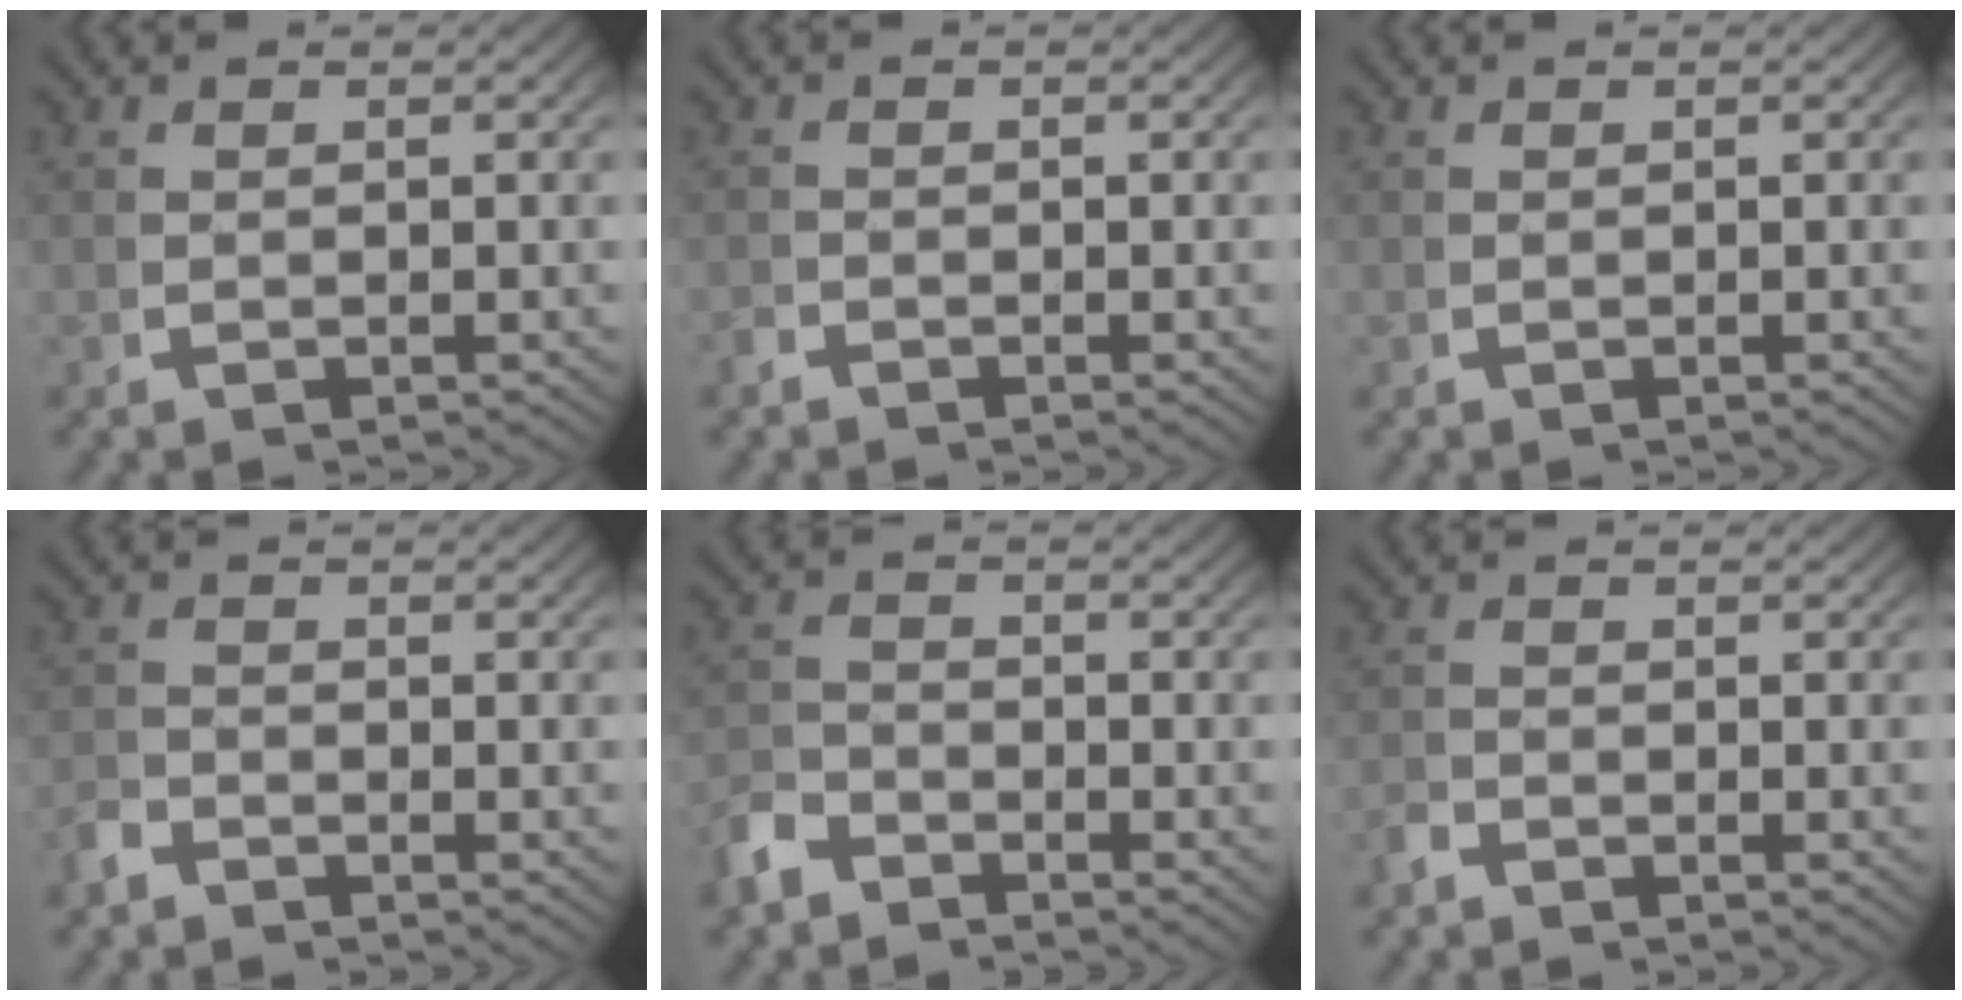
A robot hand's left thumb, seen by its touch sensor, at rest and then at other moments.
{"total": 0.7, "force": [-0.7, 0.0, 0.0], "torque": [0.004, 0.002, -0.017]}
{"total": 0.0}
{"total": 1.3, "force": [-1.3, 0.2, 0.2], "torque": [-0.001, -0.002, -0.028]}
{"total": 2.6, "force": [-2.4, 1.0, 0.6], "torque": [-0.013, -0.007, -0.045]}
{"total": 1.0, "force": [-1.0, 0.1, 0.1], "torque": [0.002, 0.001, -0.024]}